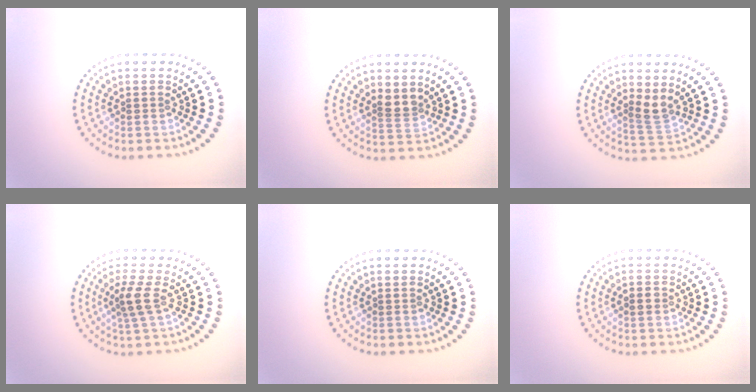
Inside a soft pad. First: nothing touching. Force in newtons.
{"total": 1.9, "press": 1.5, "slide": 1.2}
{"total": 2.1, "press": 1.6, "slide": 1.3}
{"total": 2.4, "press": 1.9, "slide": 1.6}
{"total": 0.0}
{"total": 1.2, "press": 1.2, "slide": 0.2}